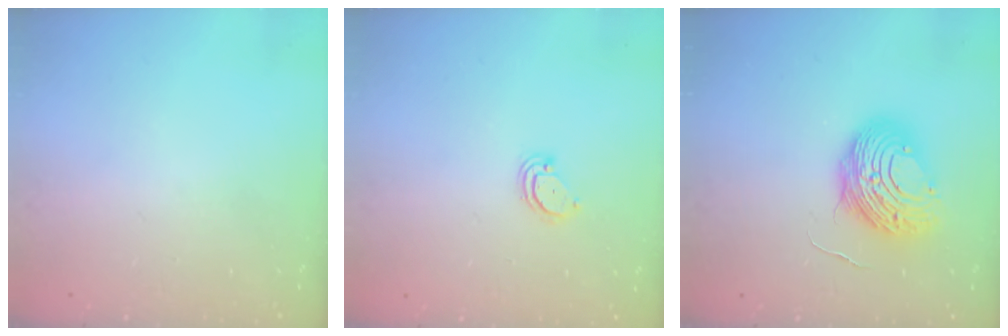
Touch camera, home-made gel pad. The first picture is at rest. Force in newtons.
{"total": 3.0, "press": 3.0, "slide": 0.2}
{"total": 12.2, "press": 12.2, "slide": 1.4}